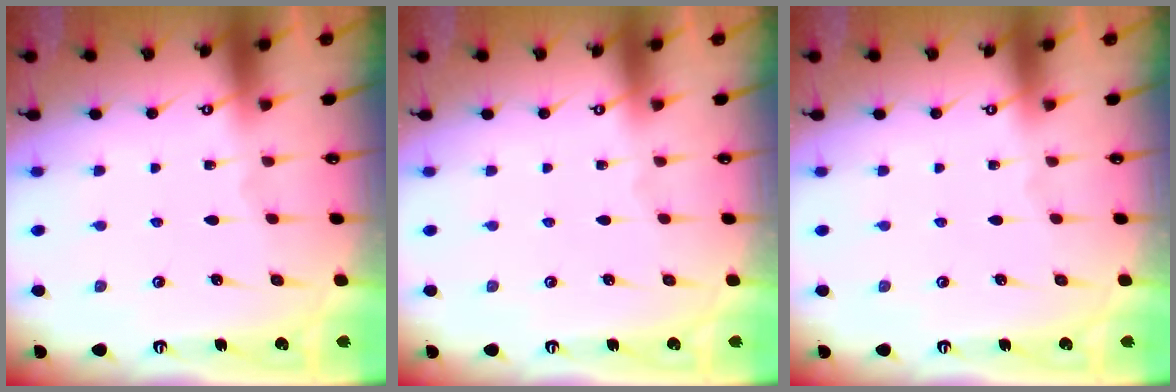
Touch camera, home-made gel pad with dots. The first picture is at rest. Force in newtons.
{"total": 0.0}
{"total": 0.0}